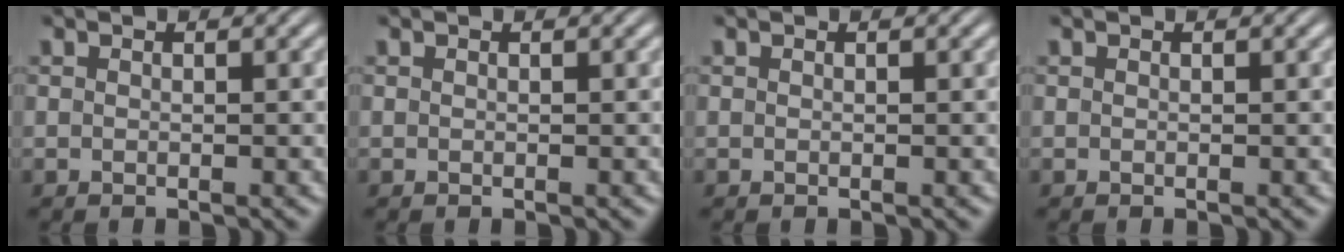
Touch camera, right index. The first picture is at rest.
{"total": 0.0}
{"total": 0.0}
{"total": 0.0}